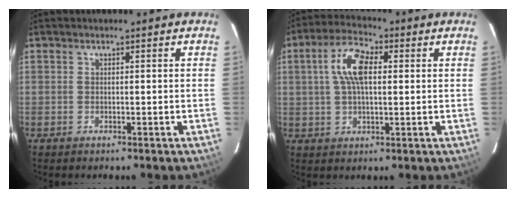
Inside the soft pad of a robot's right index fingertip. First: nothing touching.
{"total": 9.0, "force": [1.8, 4.1, 7.8], "torque": [-0.150, 0.021, 0.033]}